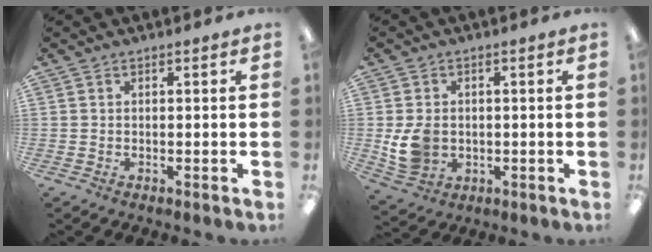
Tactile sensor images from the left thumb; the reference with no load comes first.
{"total": 7.0, "force": [-0.4, 5.8, 3.8], "torque": [-0.074, 0.005, -0.005]}